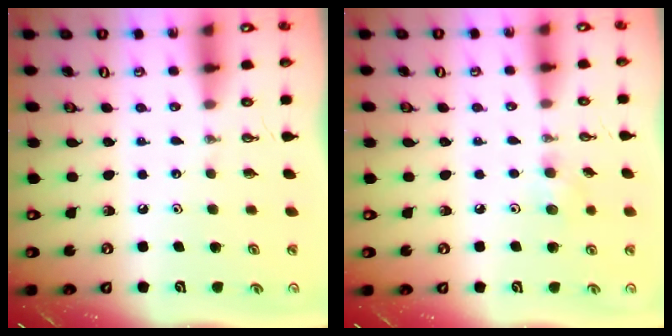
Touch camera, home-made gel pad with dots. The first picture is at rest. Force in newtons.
{"total": 5.5, "press": 5.3, "slide": 1.3}